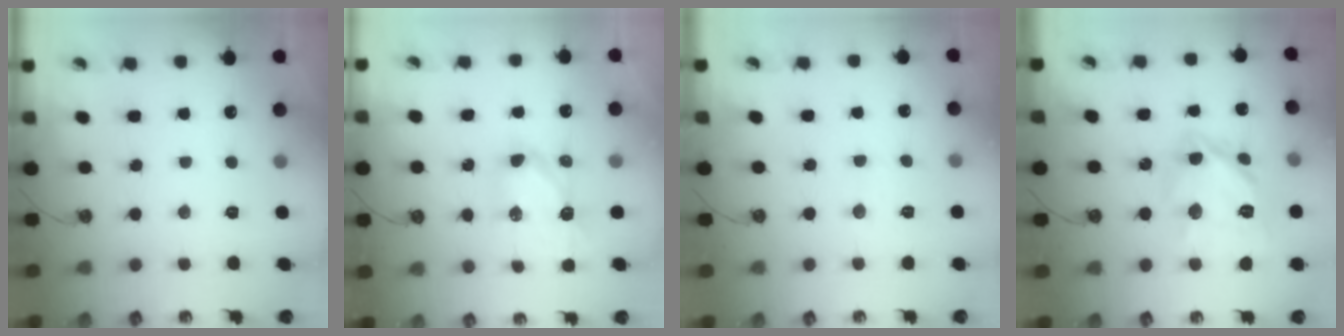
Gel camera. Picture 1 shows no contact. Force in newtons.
{"total": 6.1, "press": 6.1, "slide": 0.1}
{"total": 4.8, "press": 4.8, "slide": 0.6}
{"total": 17.2, "press": 17.2, "slide": 1.2}